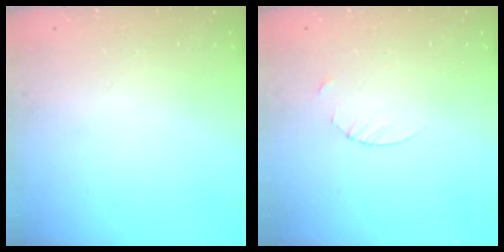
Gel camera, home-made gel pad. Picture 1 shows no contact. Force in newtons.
{"total": 2.7, "press": 2.7, "slide": 0.3}